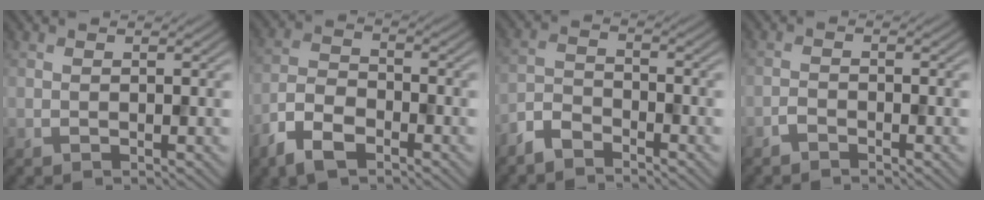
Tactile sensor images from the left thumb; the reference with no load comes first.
{"total": 6.8, "force": [-4.5, 3.2, 3.9], "torque": [-0.084, -0.006, -0.102]}
{"total": 3.9, "force": [-3.3, 1.4, 1.5], "torque": [-0.034, -0.002, -0.082]}
{"total": 1.3, "force": [-1.2, 0.4, 0.5], "torque": [-0.010, 0.002, -0.028]}